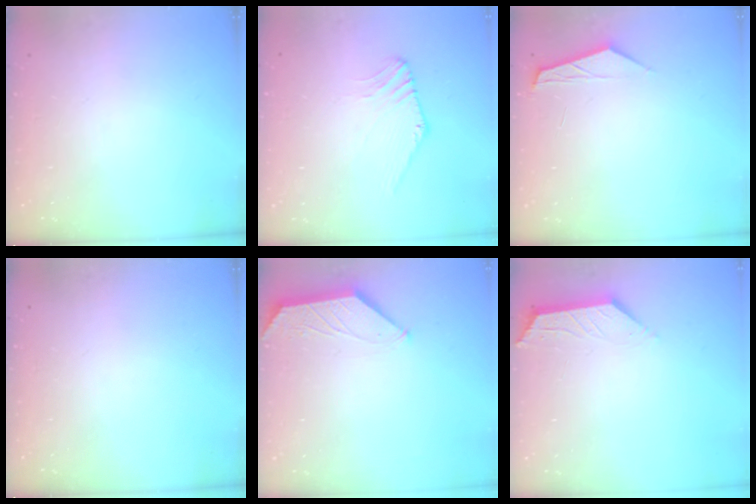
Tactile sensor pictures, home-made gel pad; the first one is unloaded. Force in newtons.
{"total": 0.5, "press": 0.5, "slide": 0.3}
{"total": 2.7, "press": 2.7, "slide": 0.4}
{"total": 0.0}
{"total": 0.7, "press": 0.7, "slide": 0.1}
{"total": 2.1, "press": 2.1, "slide": 0.5}